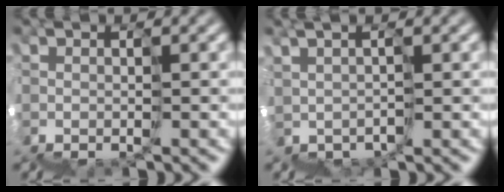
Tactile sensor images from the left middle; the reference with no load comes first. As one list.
[{"total": 2.8, "force": [1.7, -1.2, -1.9], "torque": [-0.002, 0.021, 0.024]}]